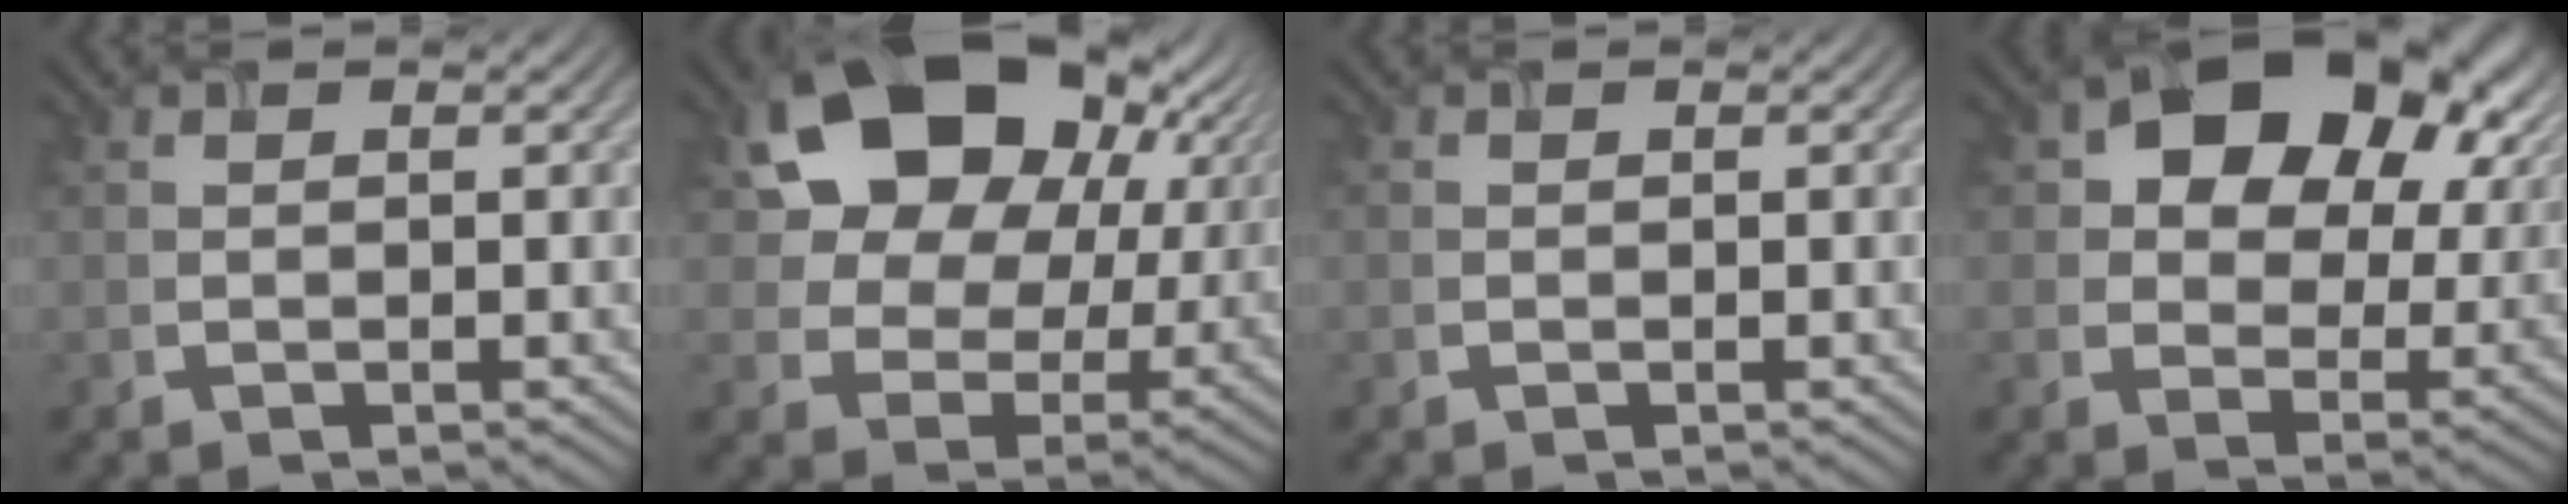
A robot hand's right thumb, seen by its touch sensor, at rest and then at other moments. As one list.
[{"total": 16.0, "force": [6.3, 11.3, 9.4], "torque": [-0.162, 0.004, 0.124]}, {"total": 0.0}, {"total": 14.3, "force": [5.9, 9.8, 8.6], "torque": [-0.127, -0.003, 0.113]}]